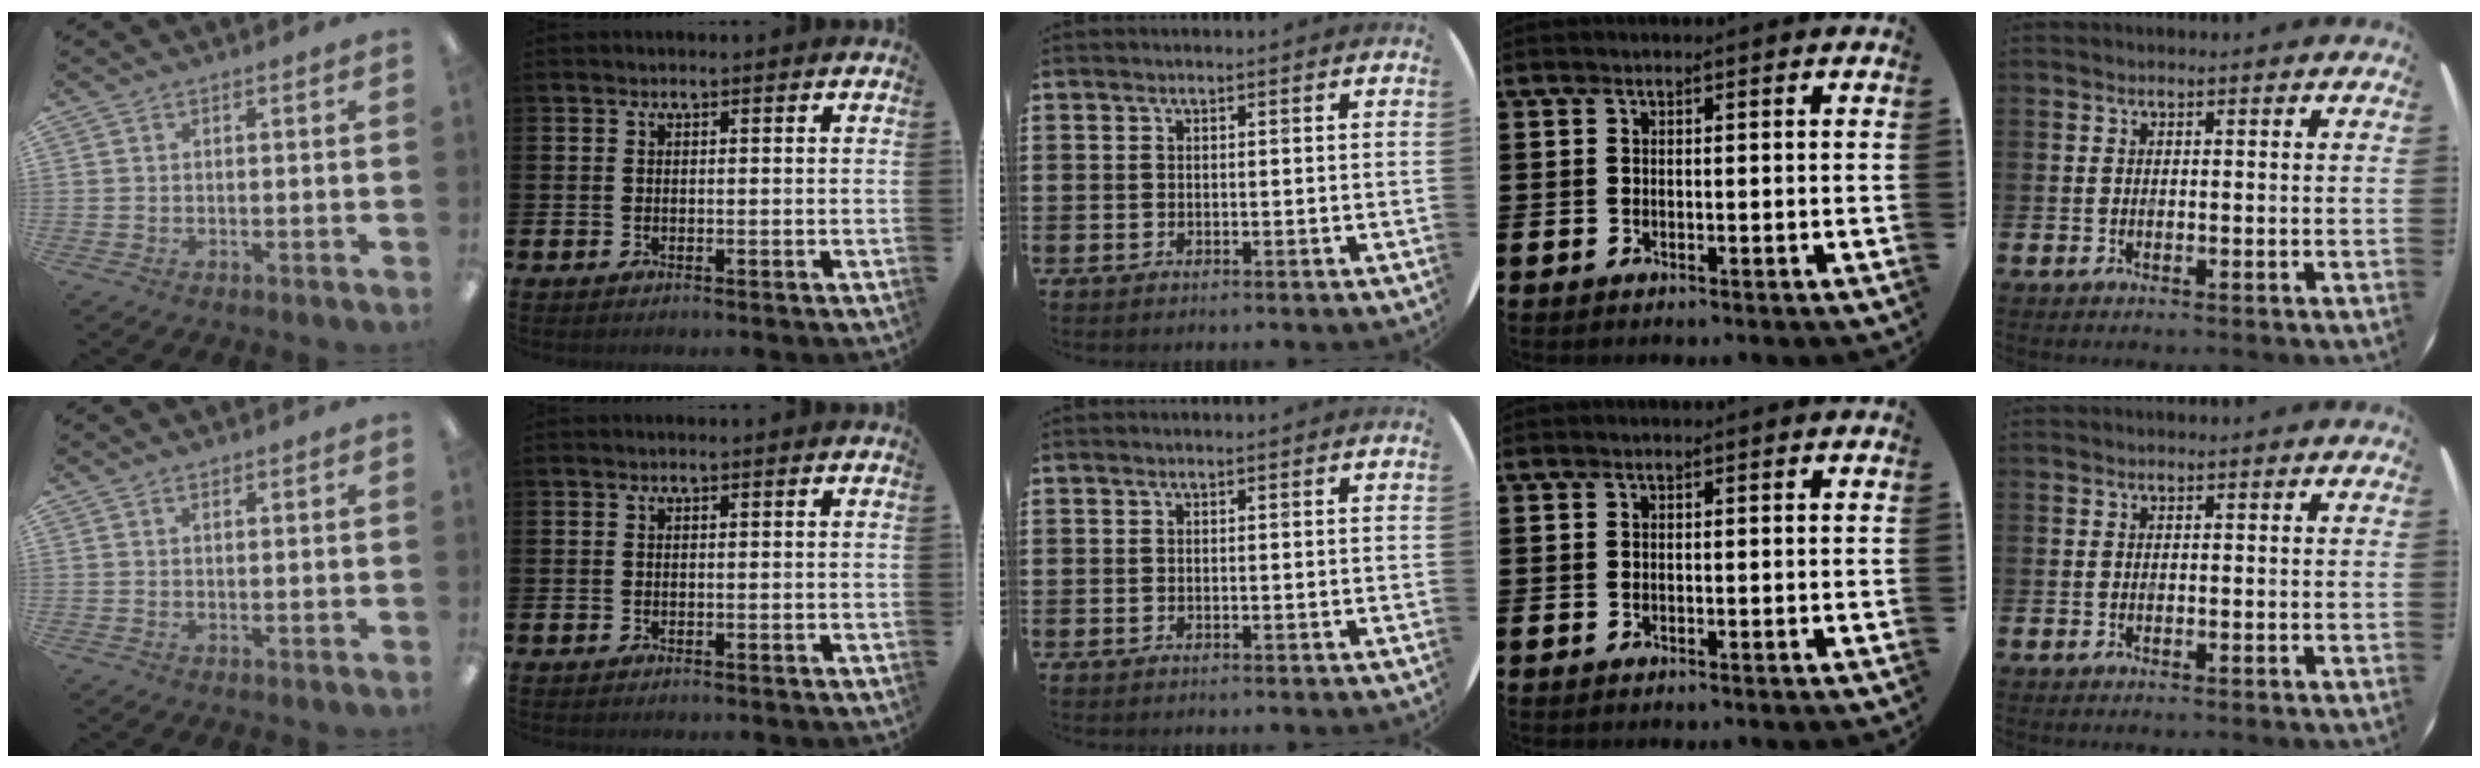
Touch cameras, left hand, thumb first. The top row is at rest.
{"thumb": {"total": 0.7, "force": [0.5, 0.2, 0.4], "torque": [-0.011, 0.001, 0.010]}}